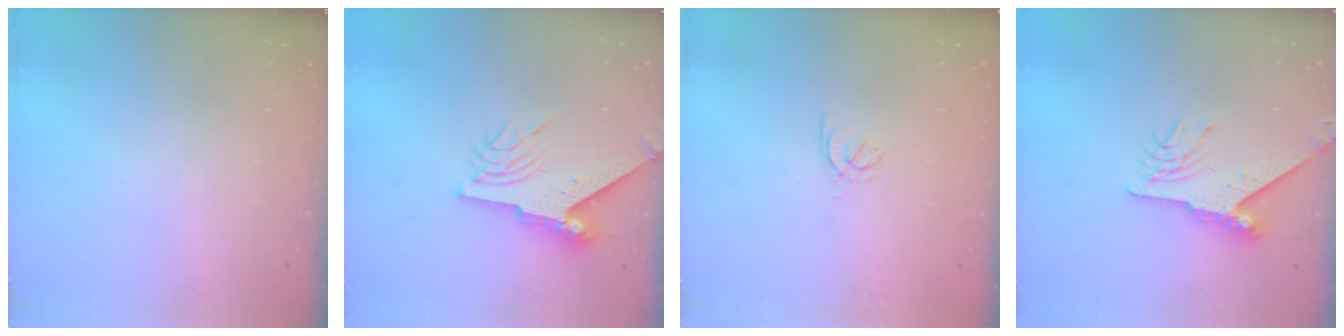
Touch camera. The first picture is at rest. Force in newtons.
{"total": 9.2, "press": 9.1, "slide": 1.1}
{"total": 2.4, "press": 2.4, "slide": 0.5}
{"total": 8.7, "press": 8.7, "slide": 0.6}